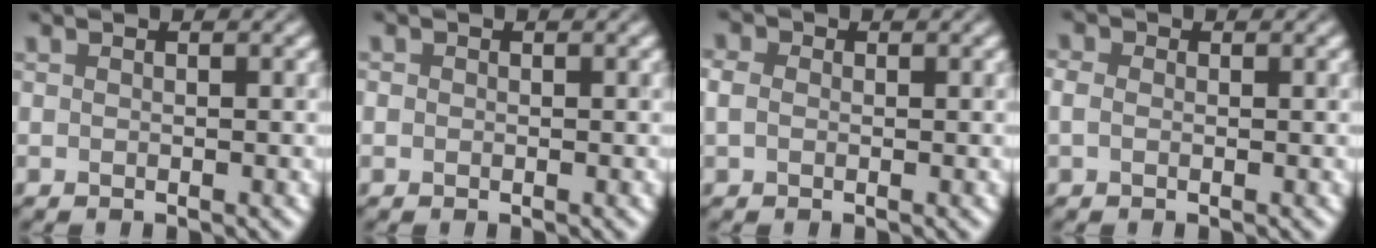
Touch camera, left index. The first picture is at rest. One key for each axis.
{"total": 0.5, "fx": 0.0, "fy": 0.5, "fz": 0.1, "tx": 0.004, "ty": -0.002, "tz": -0.002}
{"total": 1.6, "fx": 0.2, "fy": 1.4, "fz": 0.8, "tx": -0.015, "ty": 0.004, "tz": -0.007}
{"total": 1.2, "fx": 0.1, "fy": 0.9, "fz": 0.7, "tx": -0.015, "ty": 0.004, "tz": -0.006}